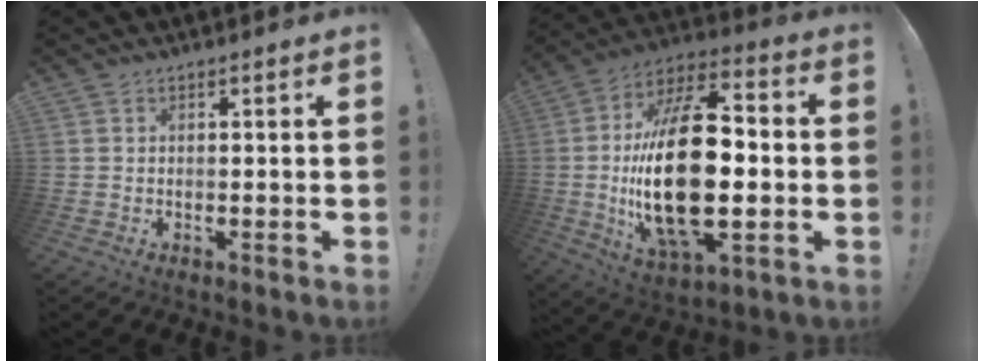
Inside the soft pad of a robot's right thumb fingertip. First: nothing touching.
{"total": 30.3, "force": [-2.2, 15.2, 26.2], "torque": [-0.489, 0.007, -0.033]}